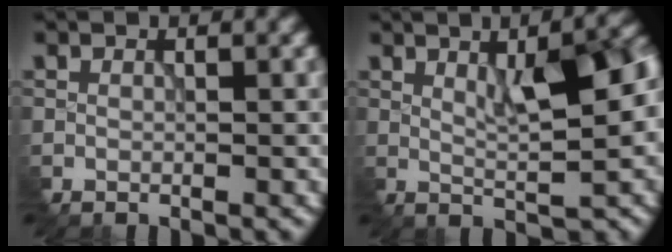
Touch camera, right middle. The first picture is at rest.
{"total": 8.0, "force": [1.7, 2.0, 7.6], "torque": [-0.114, 0.007, 0.031]}